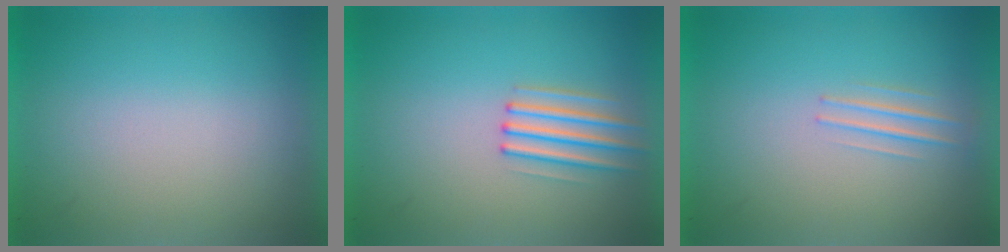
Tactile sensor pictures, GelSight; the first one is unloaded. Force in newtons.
{"total": 2.2}
{"total": 1.3}